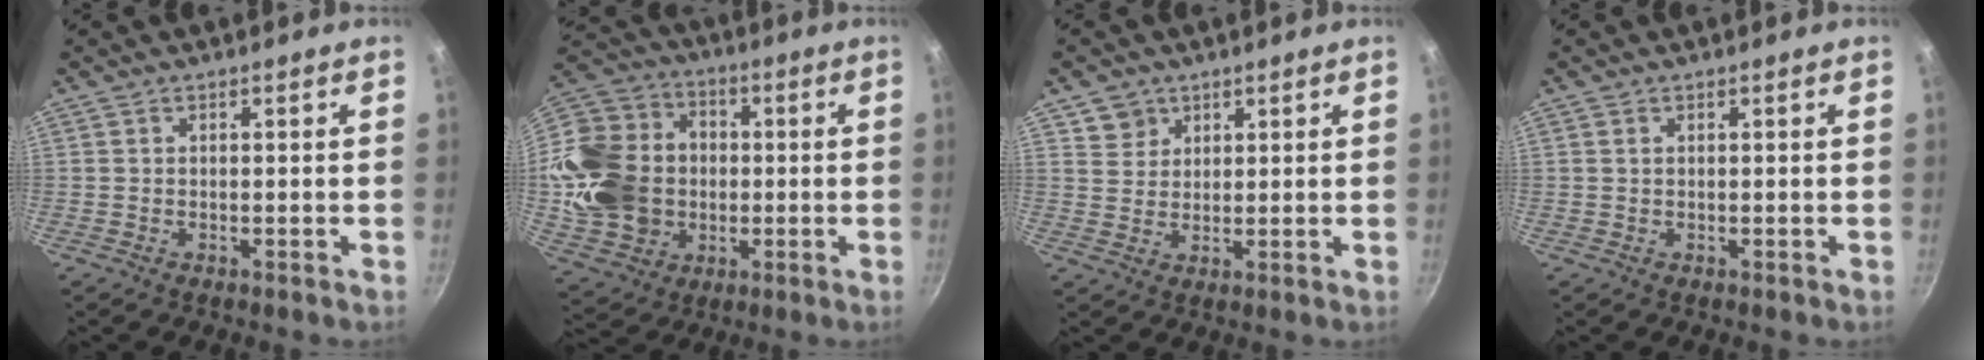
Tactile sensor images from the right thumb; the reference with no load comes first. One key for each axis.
{"total": 23.3, "fx": -0.4, "fy": 19.1, "fz": 13.3, "tx": -0.246, "ty": 0.038, "tz": 0.007}
{"total": 4.4, "fx": 2.5, "fy": 3.6, "fz": 0.5, "tx": 0.018, "ty": 0.002, "tz": 0.045}
{"total": 0.6, "fx": 0.2, "fy": 0.4, "fz": 0.4, "tx": -0.008, "ty": 0.001, "tz": 0.003}